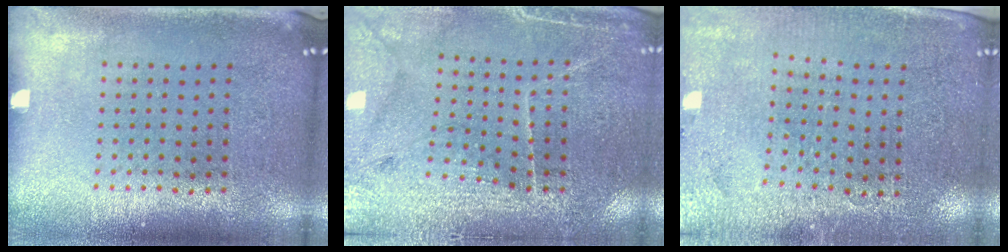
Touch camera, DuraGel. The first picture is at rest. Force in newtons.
{"total": 3.0, "press": 2.9, "slide": 0.4}
{"total": 2.8, "press": 2.7, "slide": 0.5}